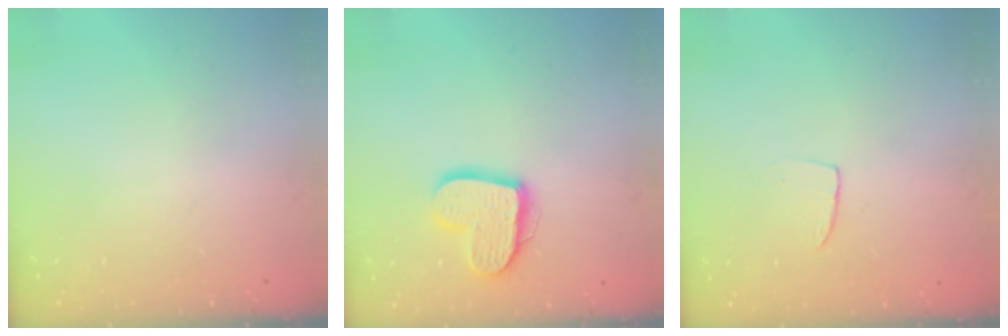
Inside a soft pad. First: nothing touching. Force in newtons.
{"total": 14.0, "press": 13.9, "slide": 1.2}
{"total": 3.1, "press": 3.1, "slide": 0.2}